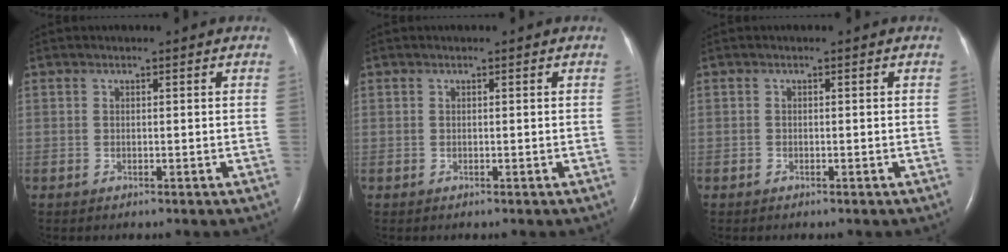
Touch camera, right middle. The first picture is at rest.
{"total": 0.0}
{"total": 0.0}